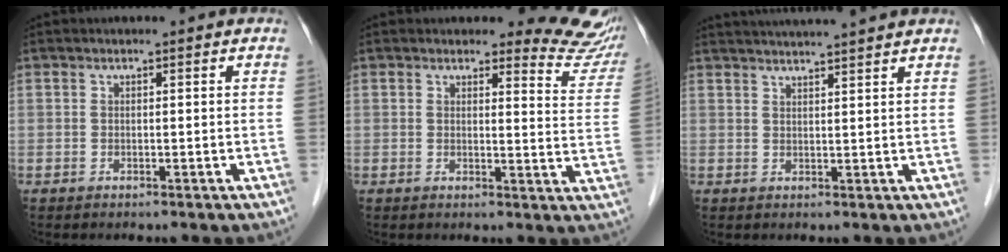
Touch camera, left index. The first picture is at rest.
{"total": 7.8, "force": [7.4, 2.2, 1.2], "torque": [0.012, -0.048, 0.054]}
{"total": 11.0, "force": [10.1, -0.4, 4.3], "torque": [-0.072, 0.028, 0.135]}